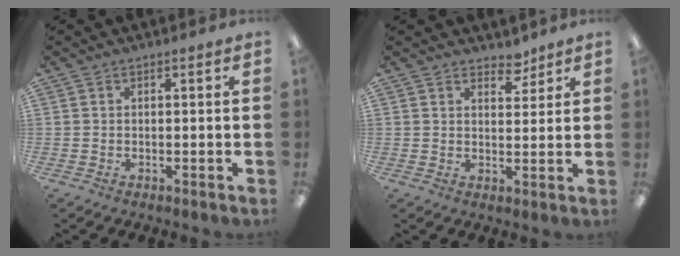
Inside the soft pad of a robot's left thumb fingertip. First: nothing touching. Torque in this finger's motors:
{"motor_torque": [0.13, 0.27, -0.15, -0.17, -0.03]}